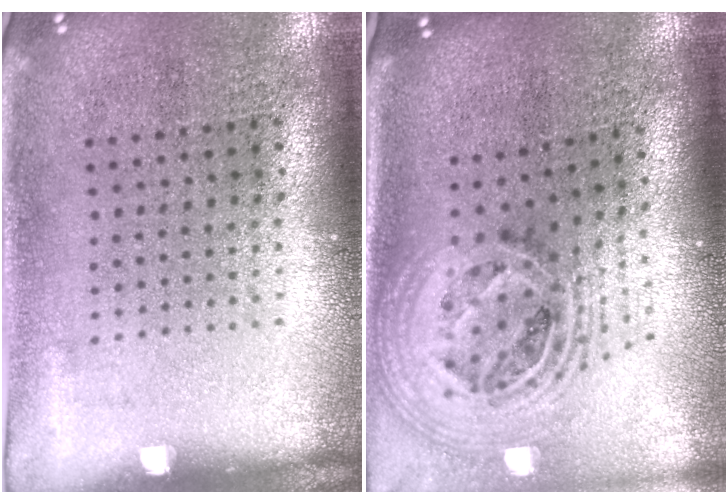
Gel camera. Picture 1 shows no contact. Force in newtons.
{"total": 2.3, "press": 1.7, "slide": 1.5}